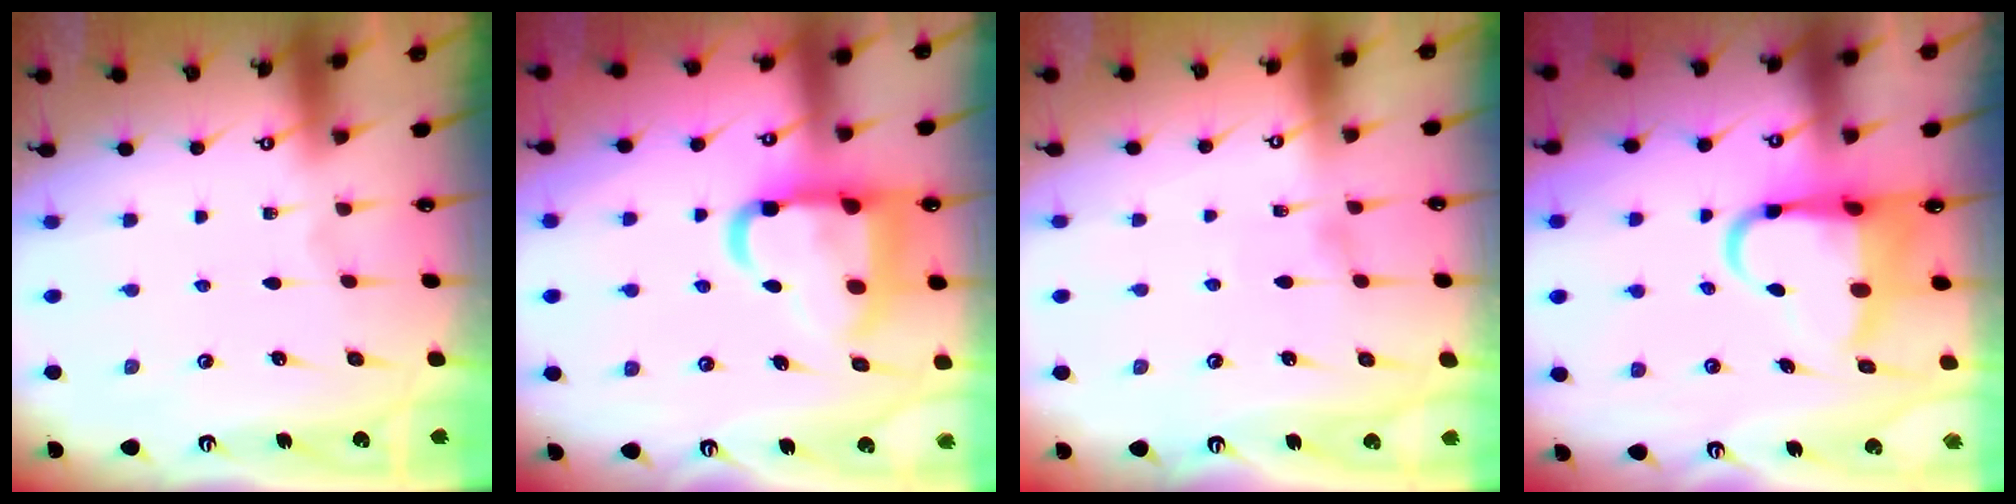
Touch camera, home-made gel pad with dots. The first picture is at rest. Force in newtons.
{"total": 16.7, "press": 16.6, "slide": 2.0}
{"total": 5.3, "press": 5.3, "slide": 0.5}
{"total": 8.8, "press": 8.3, "slide": 2.9}